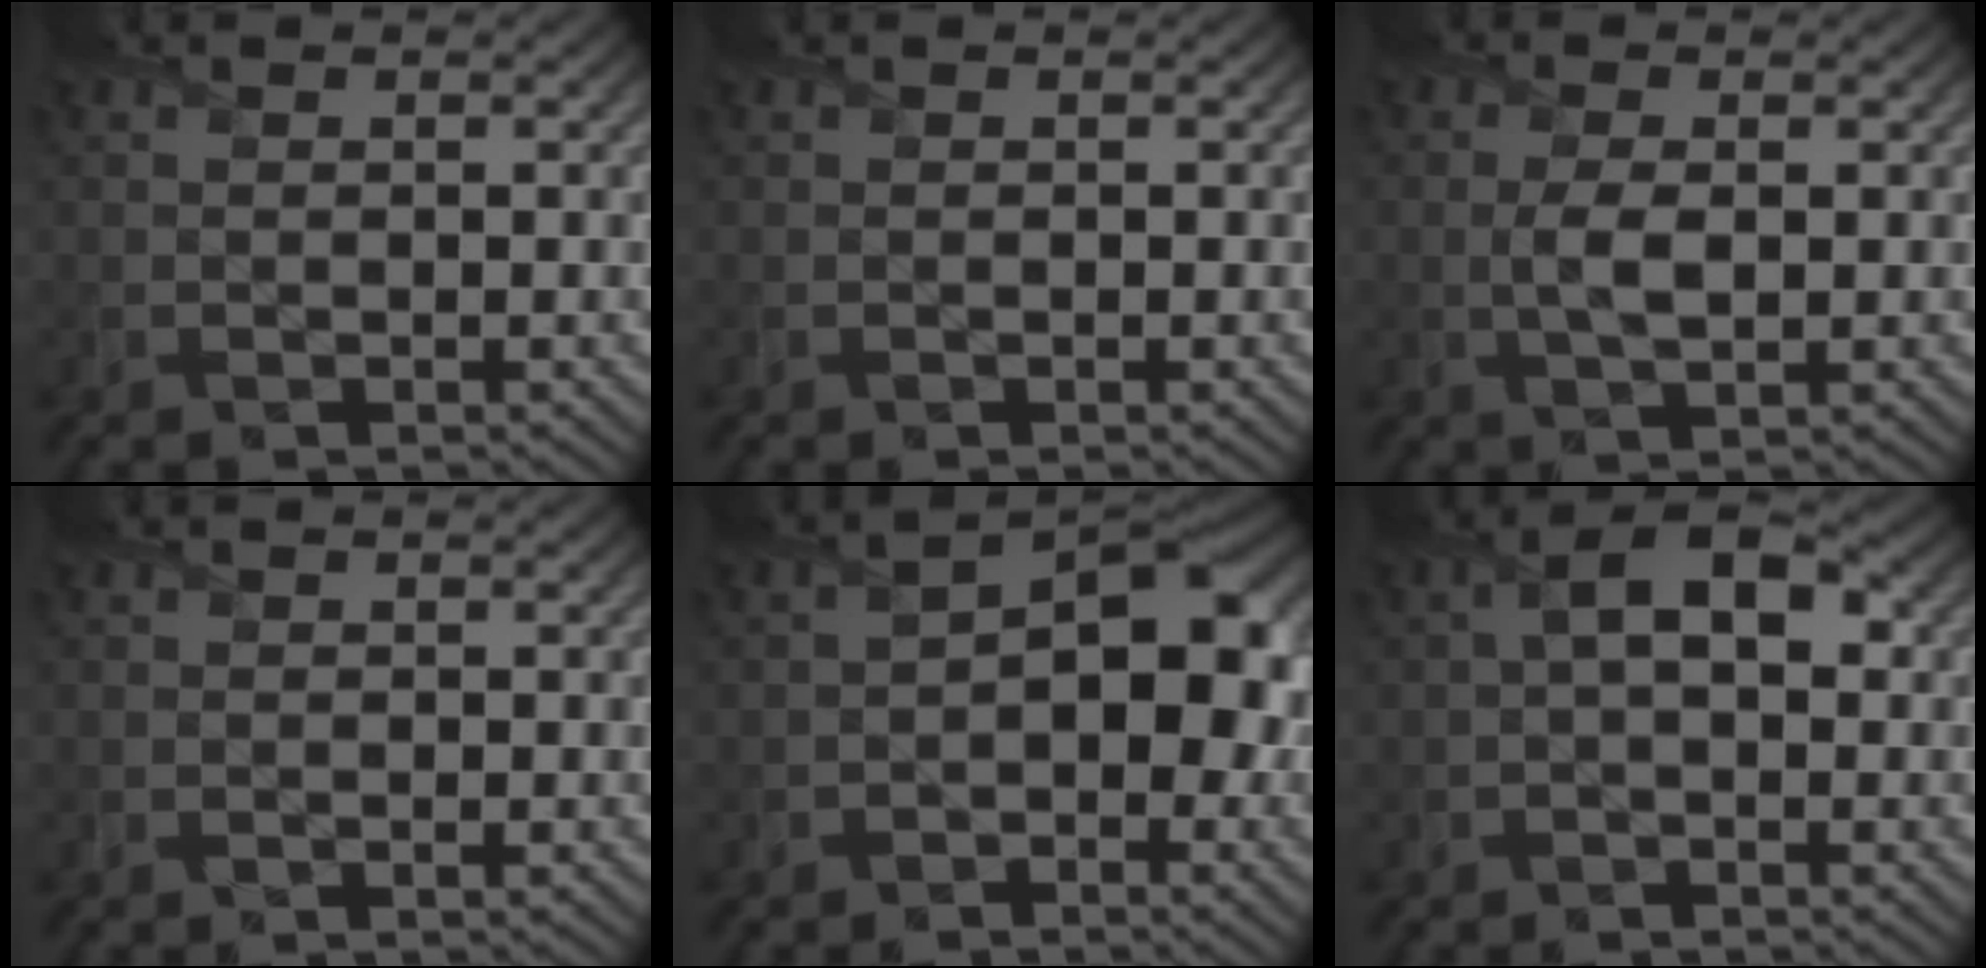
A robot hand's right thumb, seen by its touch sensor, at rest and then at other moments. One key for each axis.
{"total": 0.0}
{"total": 3.0, "fx": 0.1, "fy": 1.3, "fz": 2.7, "tx": -0.066, "ty": -0.001, "tz": 0.001}
{"total": 0.6, "fx": -0.2, "fy": 0.5, "fz": 0.2, "tx": 0.001, "ty": -0.006, "tz": -0.005}
{"total": 7.9, "fx": -1.0, "fy": 4.8, "fz": 6.2, "tx": -0.074, "ty": 0.013, "tz": -0.031}
{"total": 4.9, "fx": 0.5, "fy": 2.7, "fz": 4.1, "tx": -0.071, "ty": 0.013, "tz": -0.004}